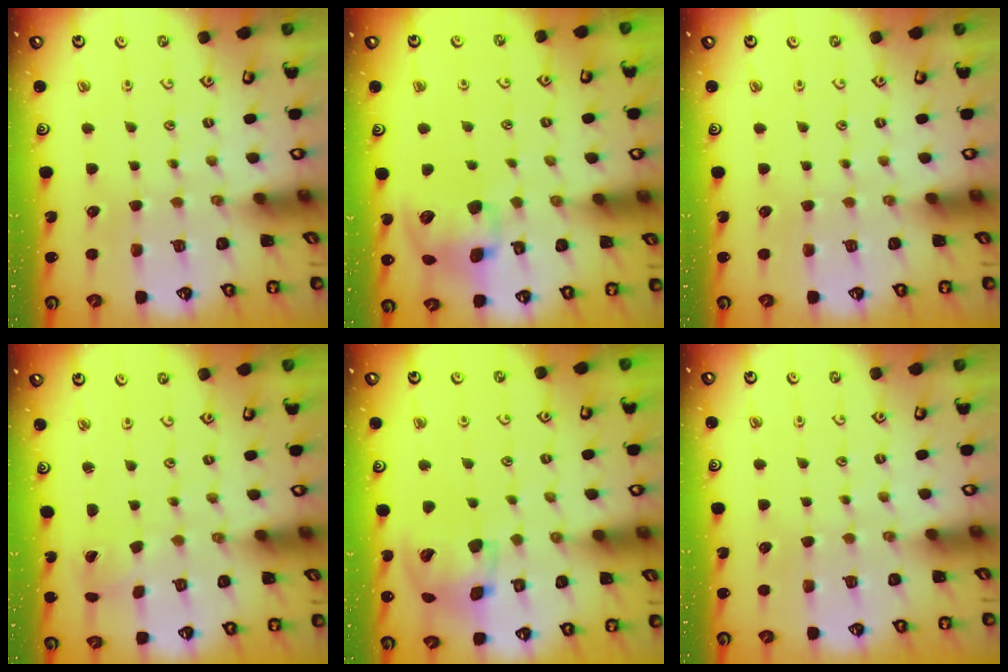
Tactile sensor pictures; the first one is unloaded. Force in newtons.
{"total": 12.4, "press": 12.3, "slide": 1.7}
{"total": 0.0}
{"total": 1.2, "press": 1.1, "slide": 0.4}
{"total": 16.0, "press": 15.9, "slide": 2.5}
{"total": 0.0}